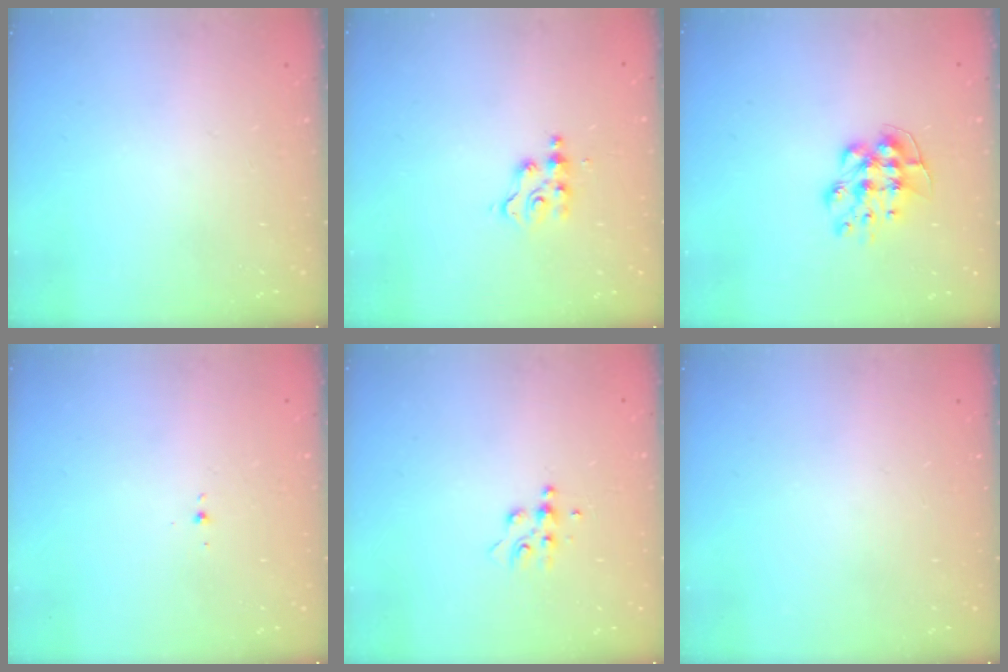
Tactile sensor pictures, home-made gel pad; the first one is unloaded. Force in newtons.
{"total": 3.9, "press": 3.9, "slide": 0.5}
{"total": 8.7, "press": 8.7, "slide": 0.2}
{"total": 1.9, "press": 1.8, "slide": 0.7}
{"total": 6.3, "press": 6.3, "slide": 0.8}
{"total": 0.0}